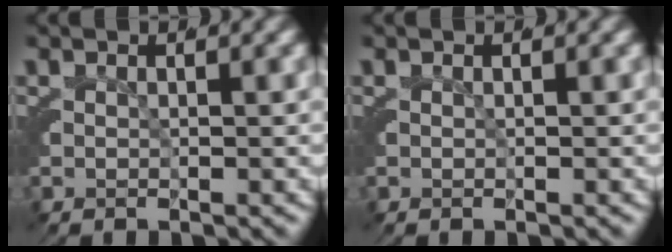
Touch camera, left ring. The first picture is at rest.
{"total": 0.0}